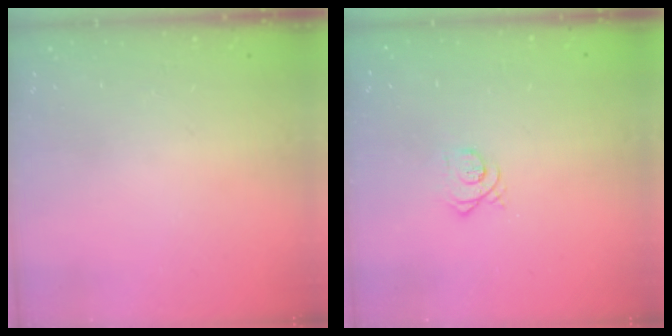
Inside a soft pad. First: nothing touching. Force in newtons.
{"total": 4.6, "press": 4.6, "slide": 0.4}